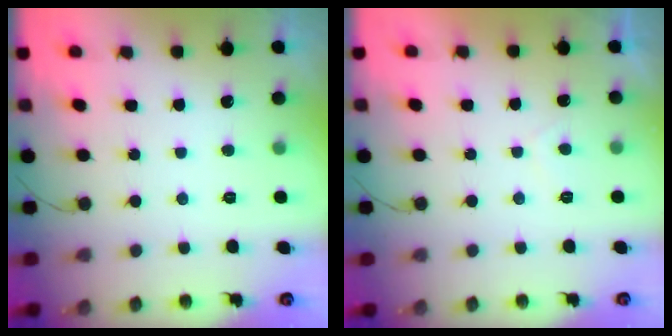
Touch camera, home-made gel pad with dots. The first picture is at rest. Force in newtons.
{"total": 1.6, "press": 1.6, "slide": 0.5}